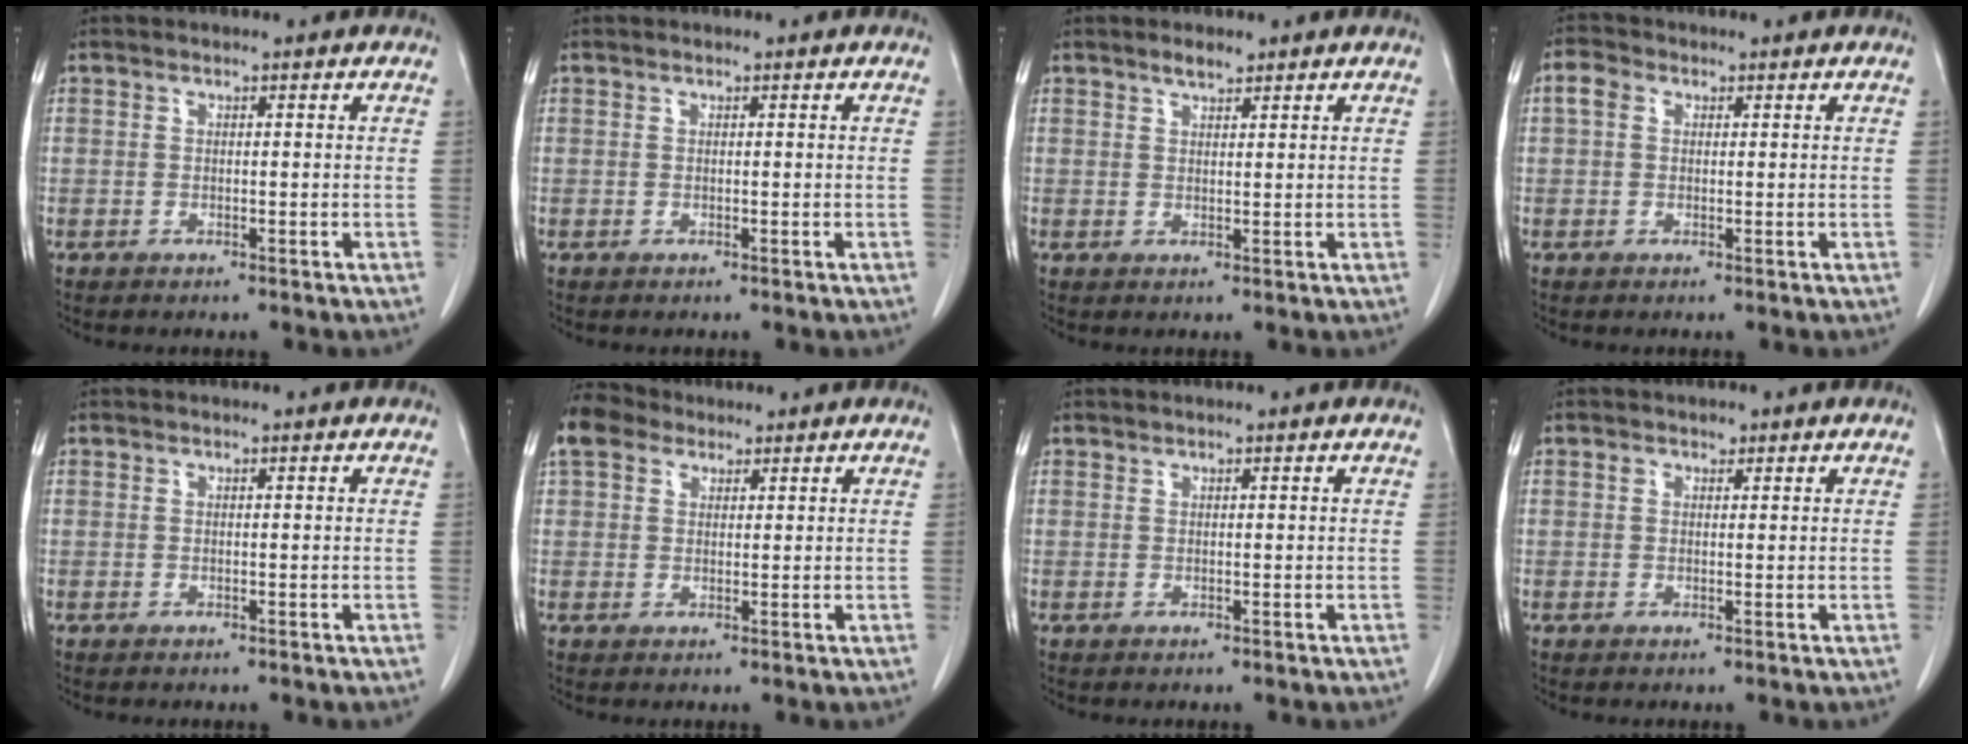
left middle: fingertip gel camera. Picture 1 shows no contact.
{"total": 0.0}
{"total": 1.8, "force": [1.5, 0.5, 0.9], "torque": [-0.019, 0.000, 0.026]}
{"total": 2.3, "force": [0.6, 1.8, 1.3], "torque": [-0.030, 0.016, 0.012]}
{"total": 0.0}
{"total": 4.6, "force": [3.4, 2.7, 1.3], "torque": [-0.036, 0.025, 0.069]}
{"total": 0.0}
{"total": 1.1, "force": [0.6, 0.8, 0.4], "torque": [-0.006, 0.003, 0.009]}